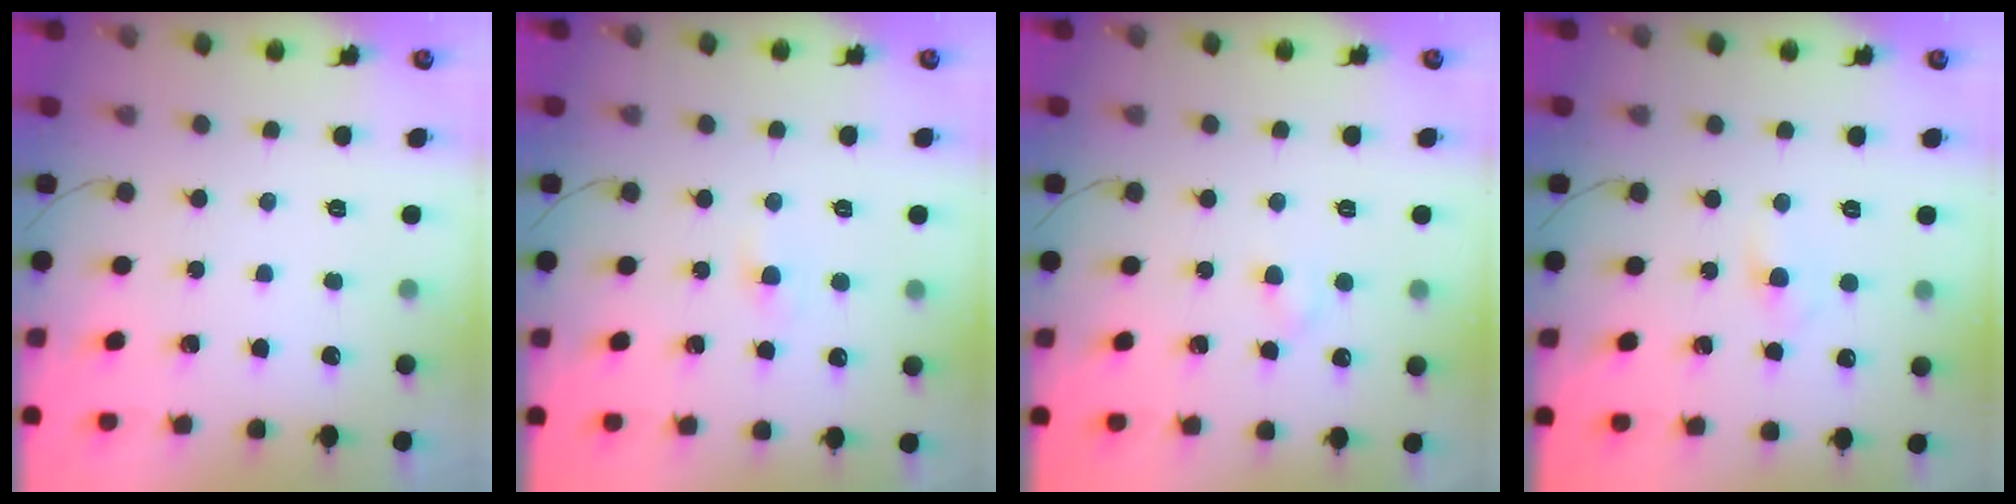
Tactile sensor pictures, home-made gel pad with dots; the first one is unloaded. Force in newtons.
{"total": 1.9, "press": 1.7, "slide": 0.7}
{"total": 2.0, "press": 1.9, "slide": 0.8}
{"total": 3.0, "press": 2.8, "slide": 1.1}